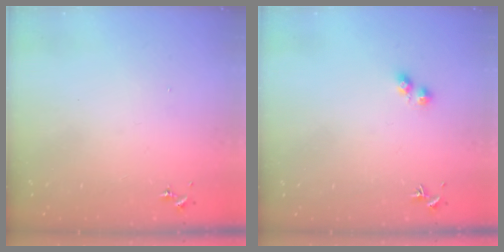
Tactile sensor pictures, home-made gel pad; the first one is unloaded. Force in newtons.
{"total": 2.2, "press": 2.2, "slide": 0.6}